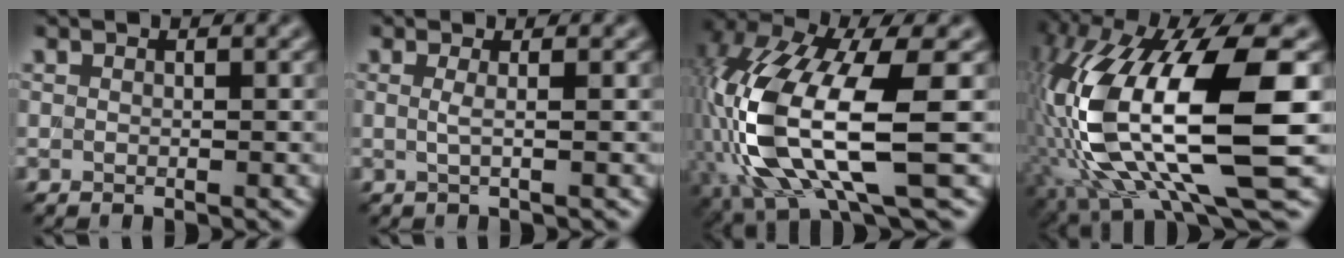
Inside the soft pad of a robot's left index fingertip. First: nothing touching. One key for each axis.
{"total": 1.3, "fx": 0.0, "fy": 0.3, "fz": 1.3, "tx": -0.020, "ty": -0.001, "tz": -0.005}
{"total": 13.4, "fx": -2.3, "fy": 5.3, "fz": 12.0, "tx": -0.270, "ty": -0.021, "tz": -0.041}
{"total": 15.0, "fx": -0.9, "fy": 5.2, "fz": 14.1, "tx": -0.283, "ty": -0.007, "tz": -0.014}